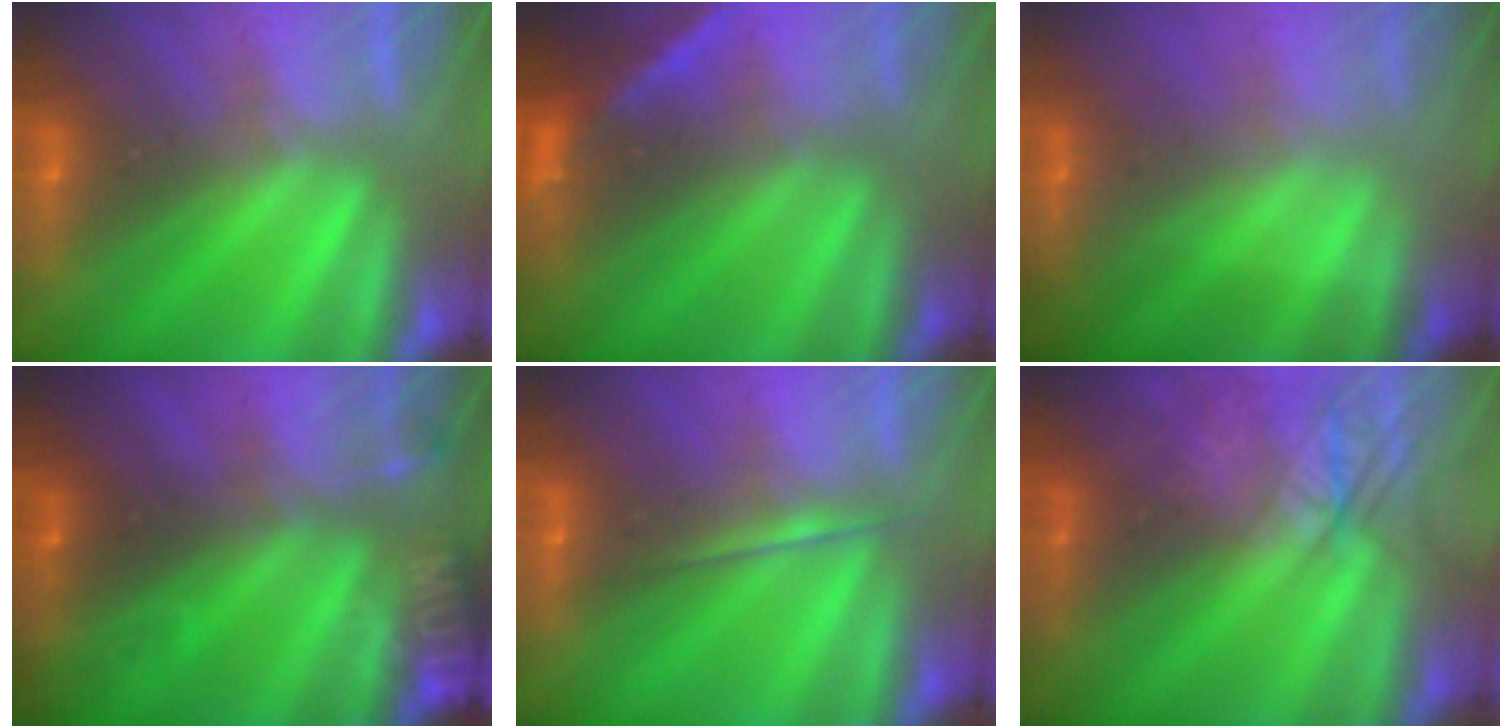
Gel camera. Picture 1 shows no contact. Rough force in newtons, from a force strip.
{"total": 2.2}
{"total": 1.6}
{"total": 7.7}
{"total": 1.7}
{"total": 2.5}